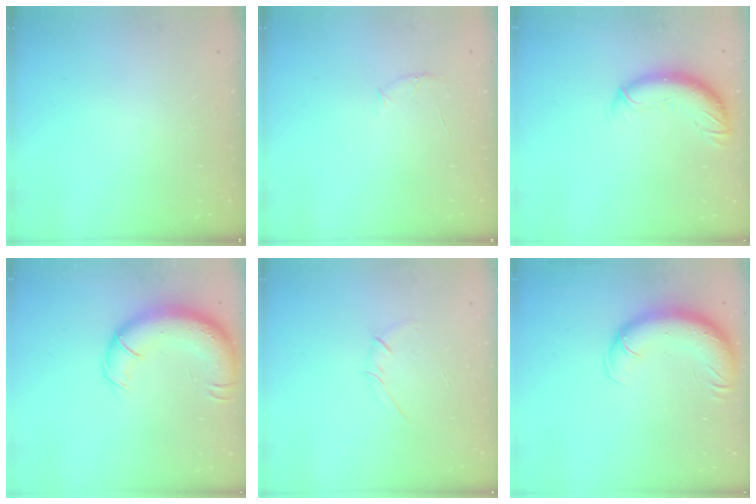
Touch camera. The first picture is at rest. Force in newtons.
{"total": 5.2, "press": 5.0, "slide": 1.6}
{"total": 10.8, "press": 10.4, "slide": 2.9}
{"total": 16.1, "press": 15.6, "slide": 3.8}
{"total": 2.7, "press": 2.6, "slide": 0.6}
{"total": 13.6, "press": 13.1, "slide": 3.5}